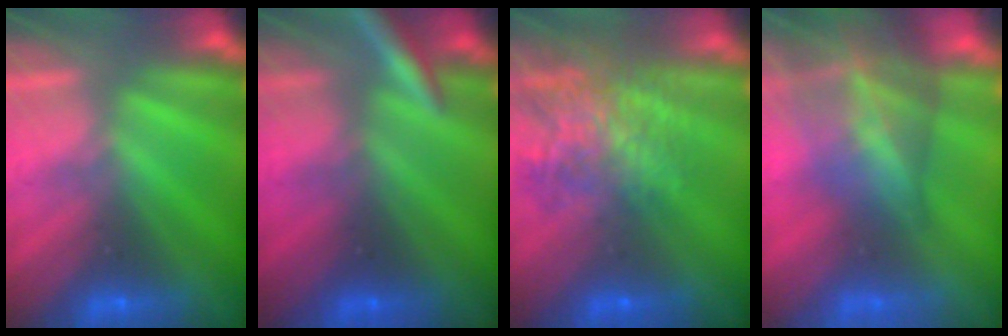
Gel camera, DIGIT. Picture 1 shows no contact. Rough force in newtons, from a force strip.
{"total": 3.2}
{"total": 9.4}
{"total": 9.6}